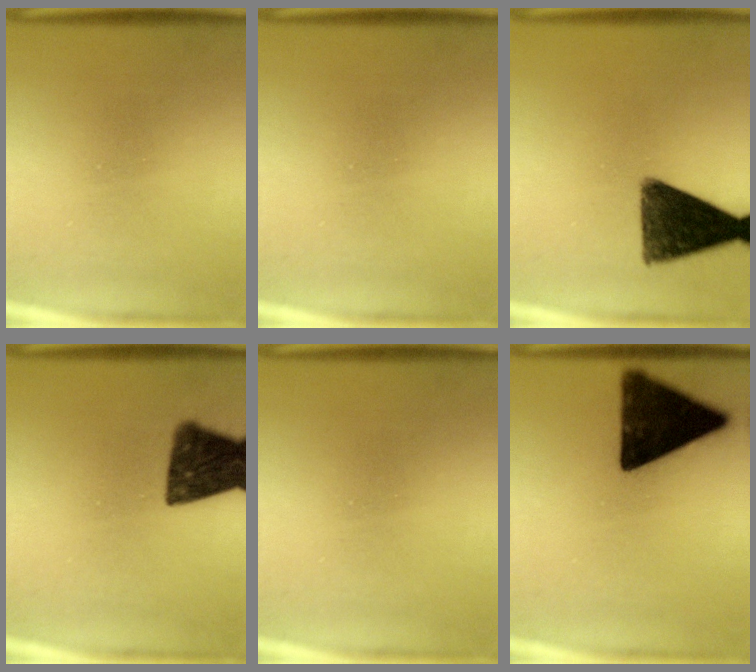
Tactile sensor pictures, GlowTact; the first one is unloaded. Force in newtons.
{"total": 0.0}
{"total": 12.6}
{"total": 15.2}
{"total": 0.0}
{"total": 16.5}